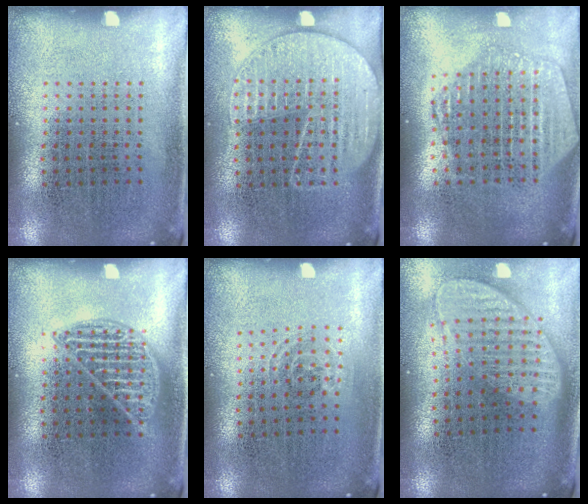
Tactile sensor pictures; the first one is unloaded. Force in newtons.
{"total": 1.8, "press": 1.6, "slide": 0.8}
{"total": 2.3, "press": 2.0, "slide": 1.0}
{"total": 2.0, "press": 2.0, "slide": 0.2}
{"total": 0.8, "press": 0.5, "slide": 0.6}
{"total": 2.0, "press": 1.6, "slide": 1.2}